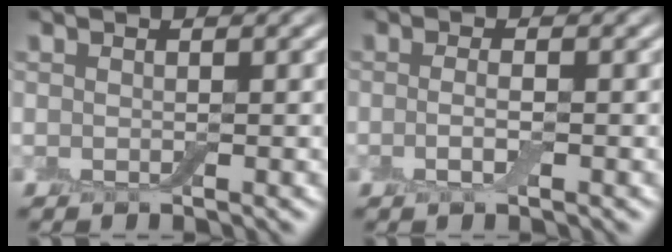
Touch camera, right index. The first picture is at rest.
{"total": 1.6, "force": [-0.4, 0.5, 1.5], "torque": [-0.032, -0.005, -0.012]}